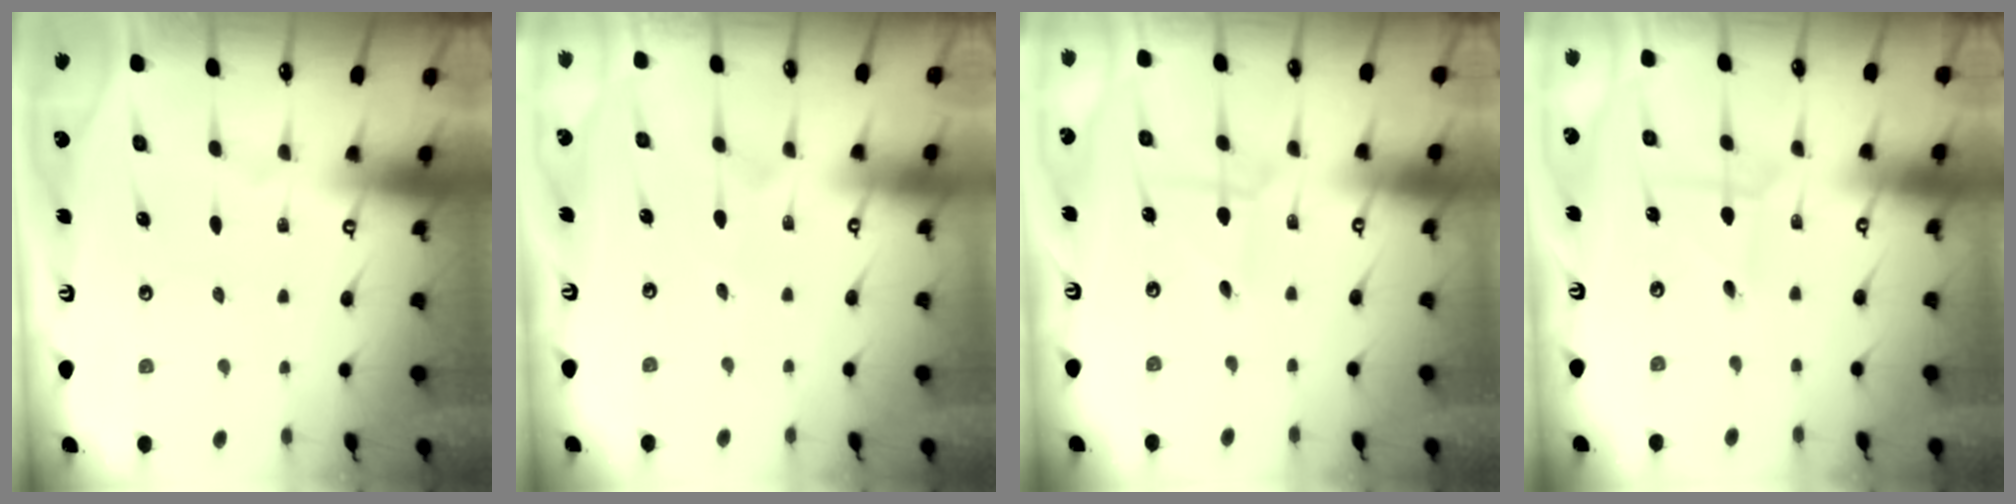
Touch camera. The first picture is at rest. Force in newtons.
{"total": 2.8, "press": 2.8, "slide": 0.2}
{"total": 2.2, "press": 2.2, "slide": 0.2}
{"total": 1.7, "press": 1.7, "slide": 0.2}